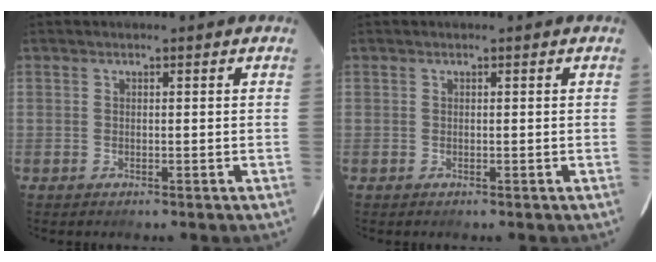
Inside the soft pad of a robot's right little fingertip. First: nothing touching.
{"total": 0.0}